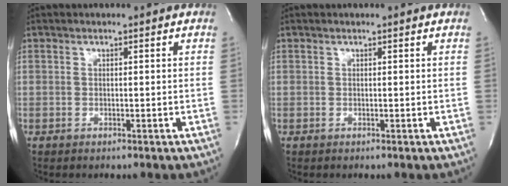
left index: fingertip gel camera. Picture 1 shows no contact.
{"total": 0.5, "force": [0.5, 0.0, 0.1], "torque": [-0.002, 0.004, 0.006]}